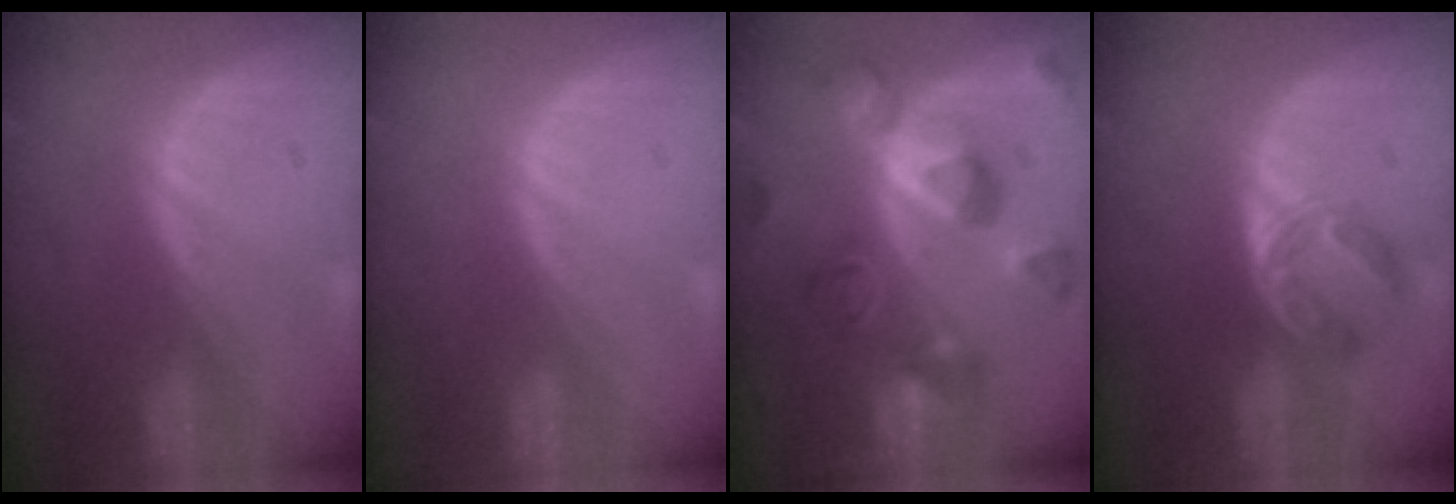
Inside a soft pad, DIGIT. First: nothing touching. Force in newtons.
{"total": 0.0}
{"total": 11.1, "press": 11.1, "slide": 0.9}
{"total": 5.9, "press": 5.0, "slide": 3.2}